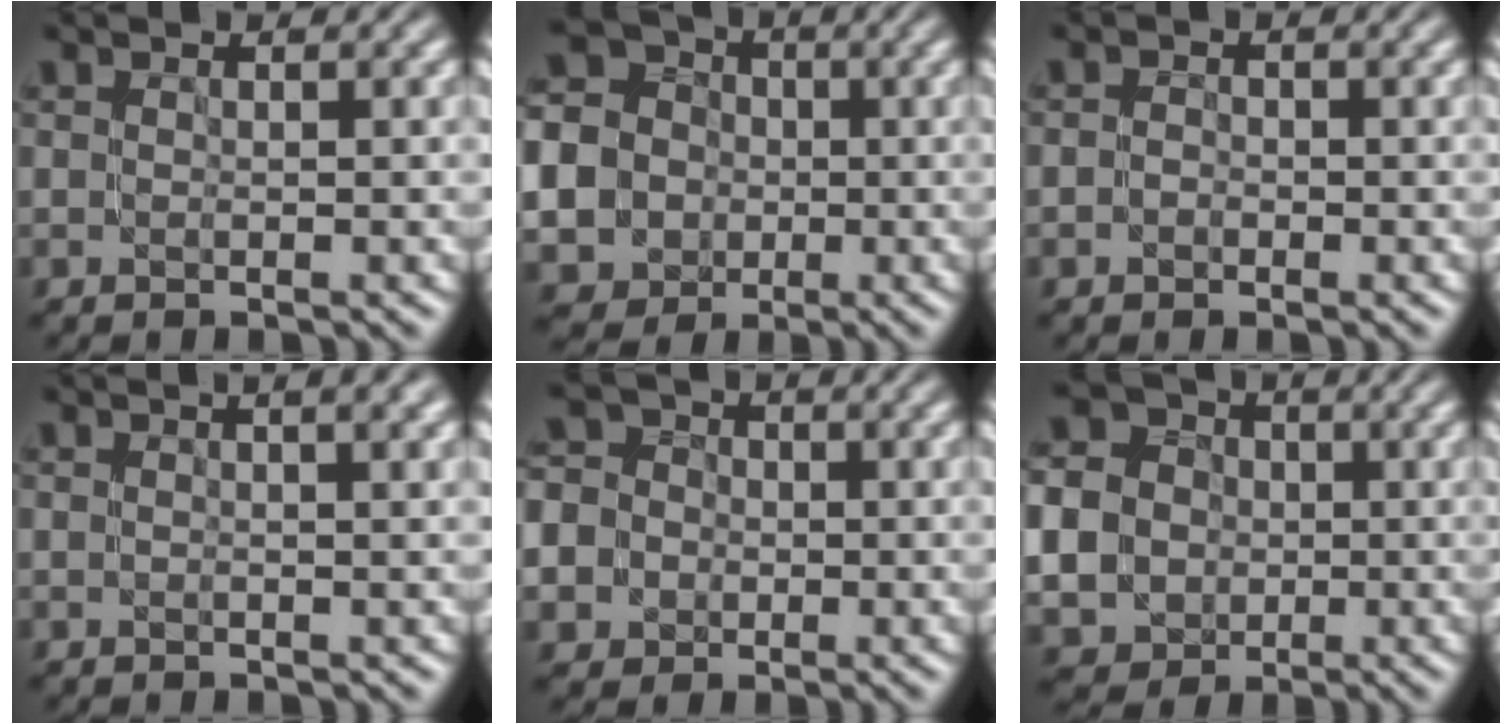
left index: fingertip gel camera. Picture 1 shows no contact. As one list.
[{"total": 12.9, "force": [-3.1, 11.9, 4.0], "torque": [-0.122, -0.019, -0.078]}, {"total": 0.8, "force": [-0.3, 0.7, 0.4], "torque": [-0.007, 0.000, -0.010]}, {"total": 2.7, "force": [1.1, 0.9, 2.3], "torque": [-0.022, 0.001, 0.000]}, {"total": 10.4, "force": [-2.9, 9.4, 3.3], "torque": [-0.089, 0.004, -0.084]}, {"total": 9.4, "force": [-1.2, 8.6, 3.7], "torque": [-0.093, -0.009, -0.047]}]